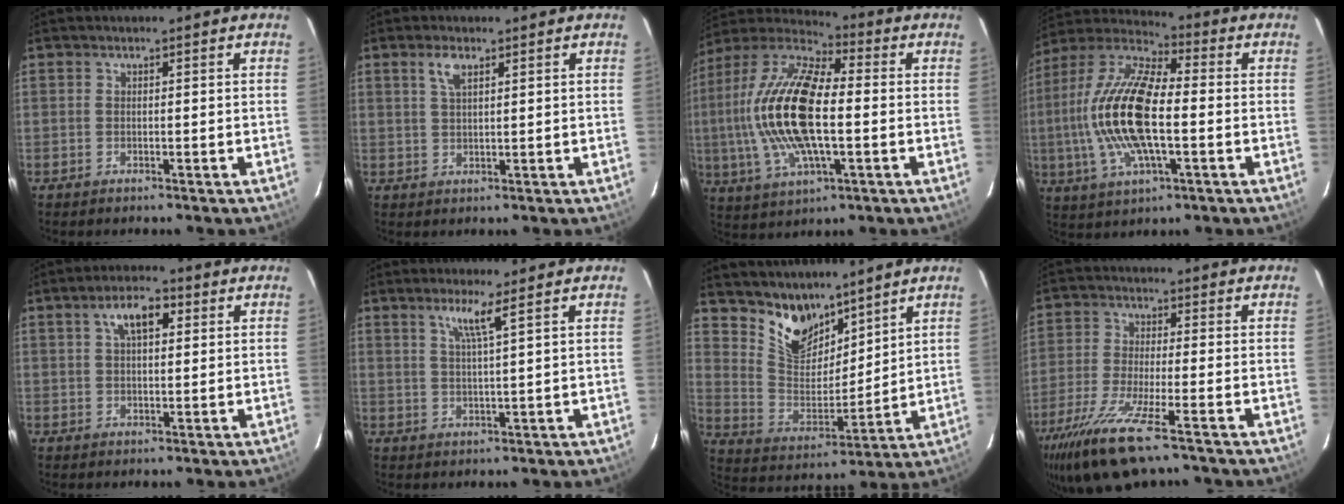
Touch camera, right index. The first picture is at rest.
{"total": 3.1, "force": [1.7, 1.1, 2.3], "torque": [-0.045, 0.004, 0.035]}
{"total": 20.7, "force": [-0.7, 8.2, 19.0], "torque": [-0.379, 0.003, -0.020]}
{"total": 18.8, "force": [-1.7, 6.9, 17.5], "torque": [-0.351, 0.003, -0.041]}
{"total": 5.8, "force": [2.2, 2.7, 4.7], "torque": [-0.082, 0.017, 0.039]}
{"total": 3.8, "force": [2.3, -0.8, 3.0], "torque": [-0.055, -0.006, 0.043]}
{"total": 11.4, "force": [9.0, 5.8, 4.0], "torque": [-0.082, -0.001, 0.180]}
{"total": 13.6, "force": [-9.0, 2.1, 10.0], "torque": [-0.217, -0.050, -0.170]}